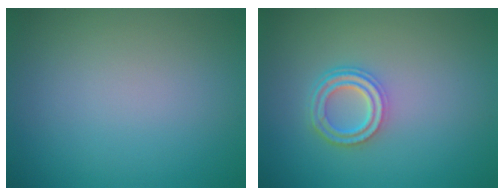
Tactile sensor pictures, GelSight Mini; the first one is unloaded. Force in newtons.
{"total": 3.4, "press": 2.6, "slide": 2.1}